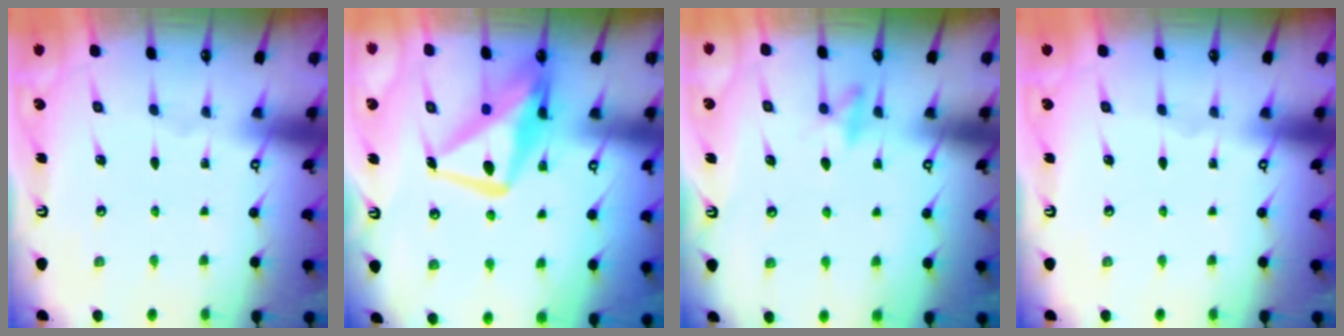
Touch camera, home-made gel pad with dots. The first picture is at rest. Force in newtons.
{"total": 15.5, "press": 15.4, "slide": 1.1}
{"total": 7.8, "press": 7.7, "slide": 1.4}
{"total": 0.0}